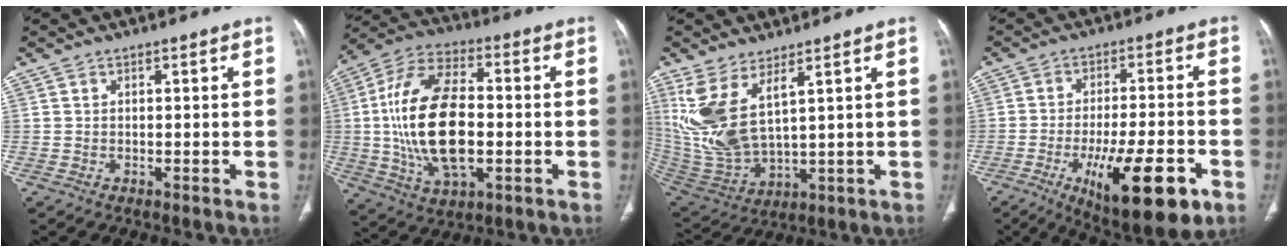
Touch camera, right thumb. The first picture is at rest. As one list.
[{"total": 21.1, "force": [-1.2, 11.2, 17.8], "torque": [-0.341, 0.014, -0.017]}, {"total": 13.1, "force": [5.5, 5.3, 10.6], "torque": [-0.233, -0.033, 0.135]}, {"total": 18.0, "force": [-7.5, 5.7, 15.4], "torque": [-0.223, 0.016, -0.102]}]